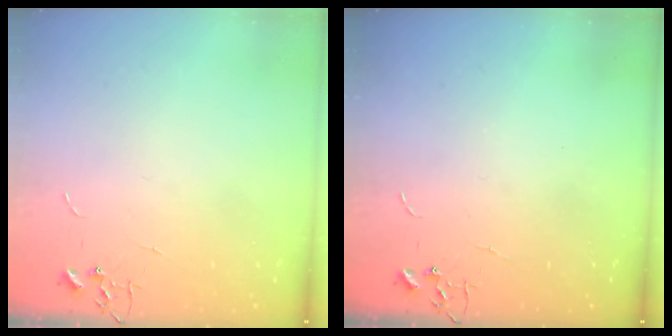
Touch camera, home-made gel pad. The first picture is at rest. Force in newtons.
{"total": 0.0}